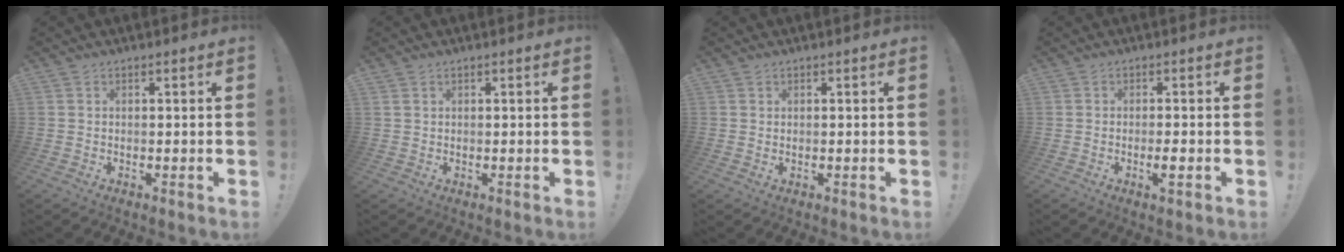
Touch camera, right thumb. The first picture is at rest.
{"total": 1.0, "force": [0.6, 0.5, 0.5], "torque": [-0.013, 0.003, 0.013]}
{"total": 0.7, "force": [0.6, 0.2, 0.0], "torque": [0.005, -0.002, 0.012]}
{"total": 2.7, "force": [-0.8, 0.2, 2.5], "torque": [-0.035, -0.003, -0.014]}